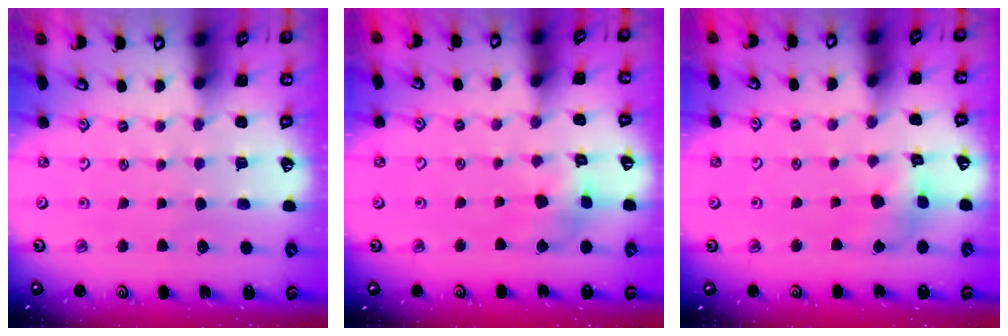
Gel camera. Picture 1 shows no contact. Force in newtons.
{"total": 8.6, "press": 8.6, "slide": 1.0}
{"total": 7.0, "press": 7.0, "slide": 0.7}